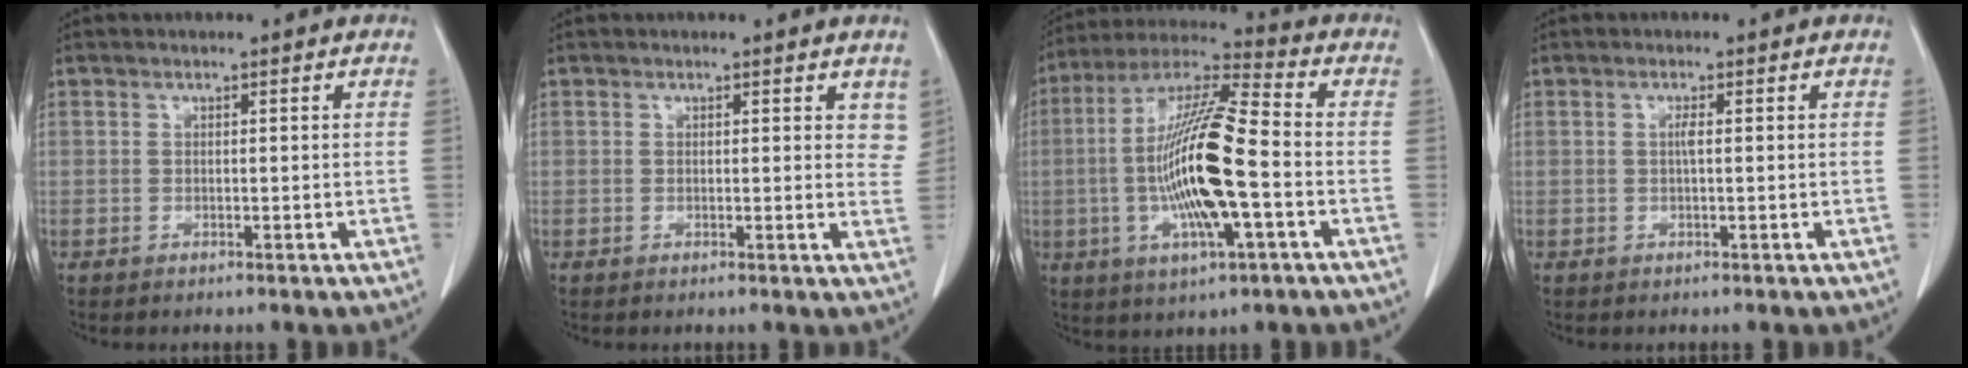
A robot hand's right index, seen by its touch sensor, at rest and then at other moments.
{"total": 3.0, "force": [2.2, 1.6, 1.3], "torque": [0.004, -0.009, 0.012]}
{"total": 17.4, "force": [-2.8, 2.2, 17.1], "torque": [-0.340, 0.001, -0.050]}
{"total": 1.0, "force": [0.1, 0.1, 1.0], "torque": [-0.022, 0.001, 0.000]}